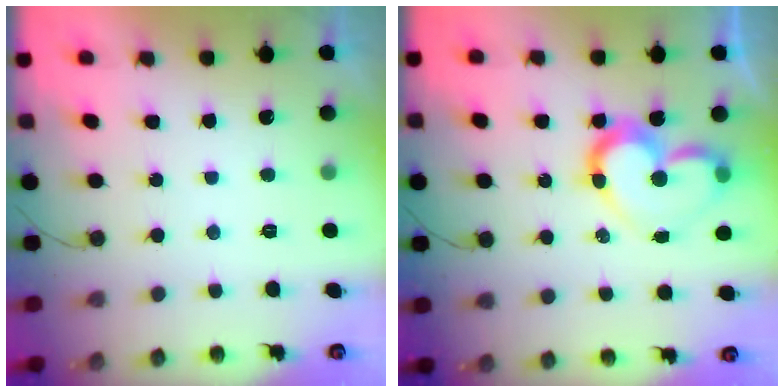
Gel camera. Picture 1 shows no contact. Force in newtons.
{"total": 13.0, "press": 12.9, "slide": 1.1}